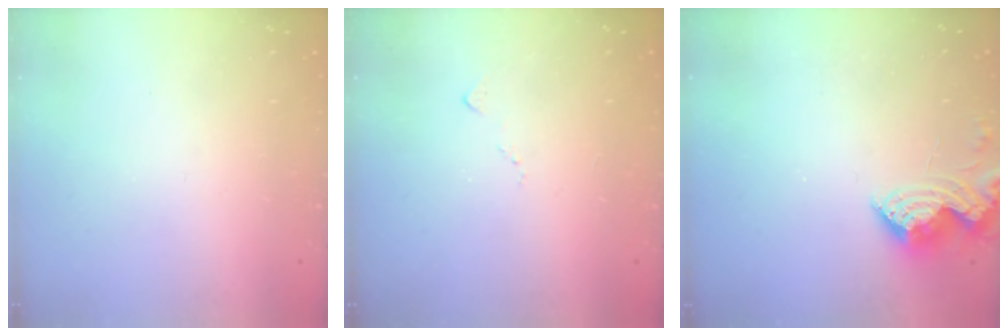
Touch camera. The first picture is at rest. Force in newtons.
{"total": 6.2, "press": 6.1, "slide": 0.8}
{"total": 11.6, "press": 11.6, "slide": 1.0}